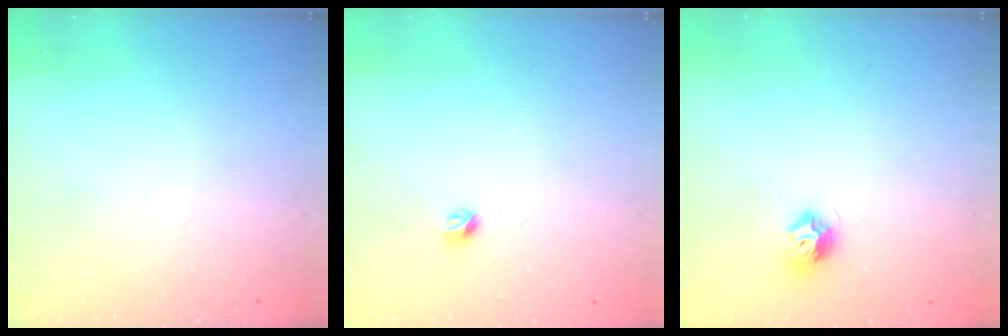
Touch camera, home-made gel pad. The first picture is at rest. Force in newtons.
{"total": 3.3, "press": 3.2, "slide": 0.6}
{"total": 7.6, "press": 7.6, "slide": 0.2}